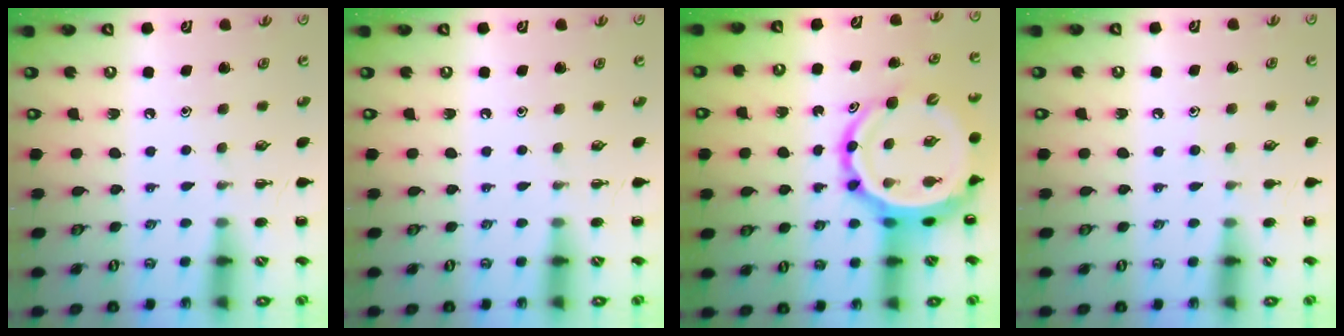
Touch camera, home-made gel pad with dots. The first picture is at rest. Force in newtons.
{"total": 0.0}
{"total": 10.8, "press": 10.4, "slide": 2.9}
{"total": 5.2, "press": 4.9, "slide": 1.6}